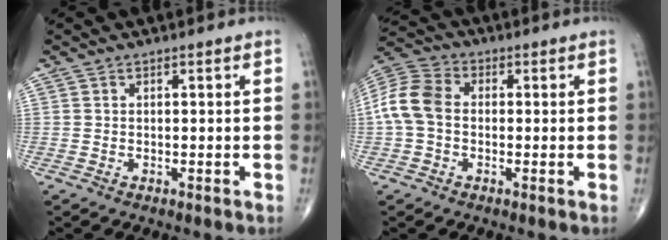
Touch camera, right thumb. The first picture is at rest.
{"total": 9.0, "force": [-0.3, 6.5, 6.2], "torque": [-0.129, 0.025, -0.017]}